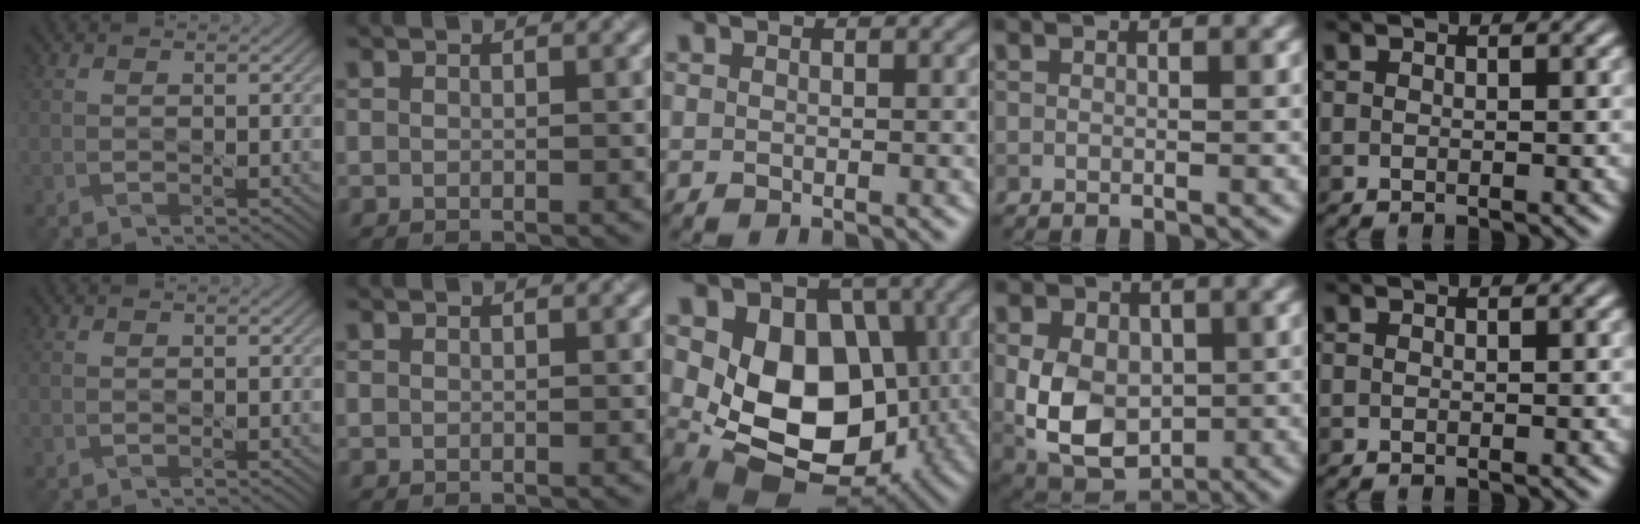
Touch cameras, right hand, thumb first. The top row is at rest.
{"middle": {"total": 12.2, "force": [-0.2, 8.9, 8.4], "torque": [-0.118, -0.018, -0.008]}, "ring": {"total": 8.1, "force": [-0.4, 5.9, 5.6], "torque": [-0.118, -0.012, -0.006]}}